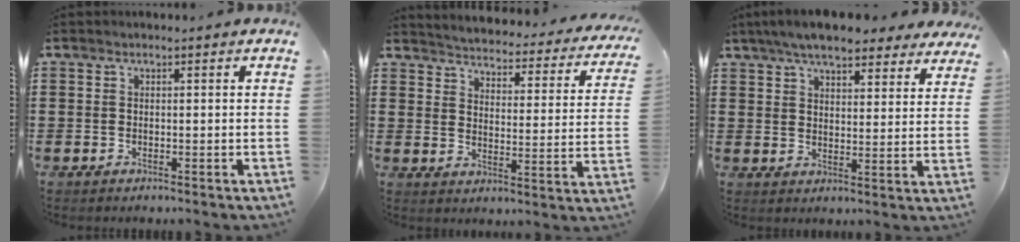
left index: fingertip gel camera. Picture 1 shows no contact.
{"total": 3.1, "force": [3.0, -0.4, 0.3], "torque": [-0.027, -0.034, 0.043]}
{"total": 7.1, "force": [6.4, 1.3, 2.7], "torque": [-0.076, -0.012, 0.118]}